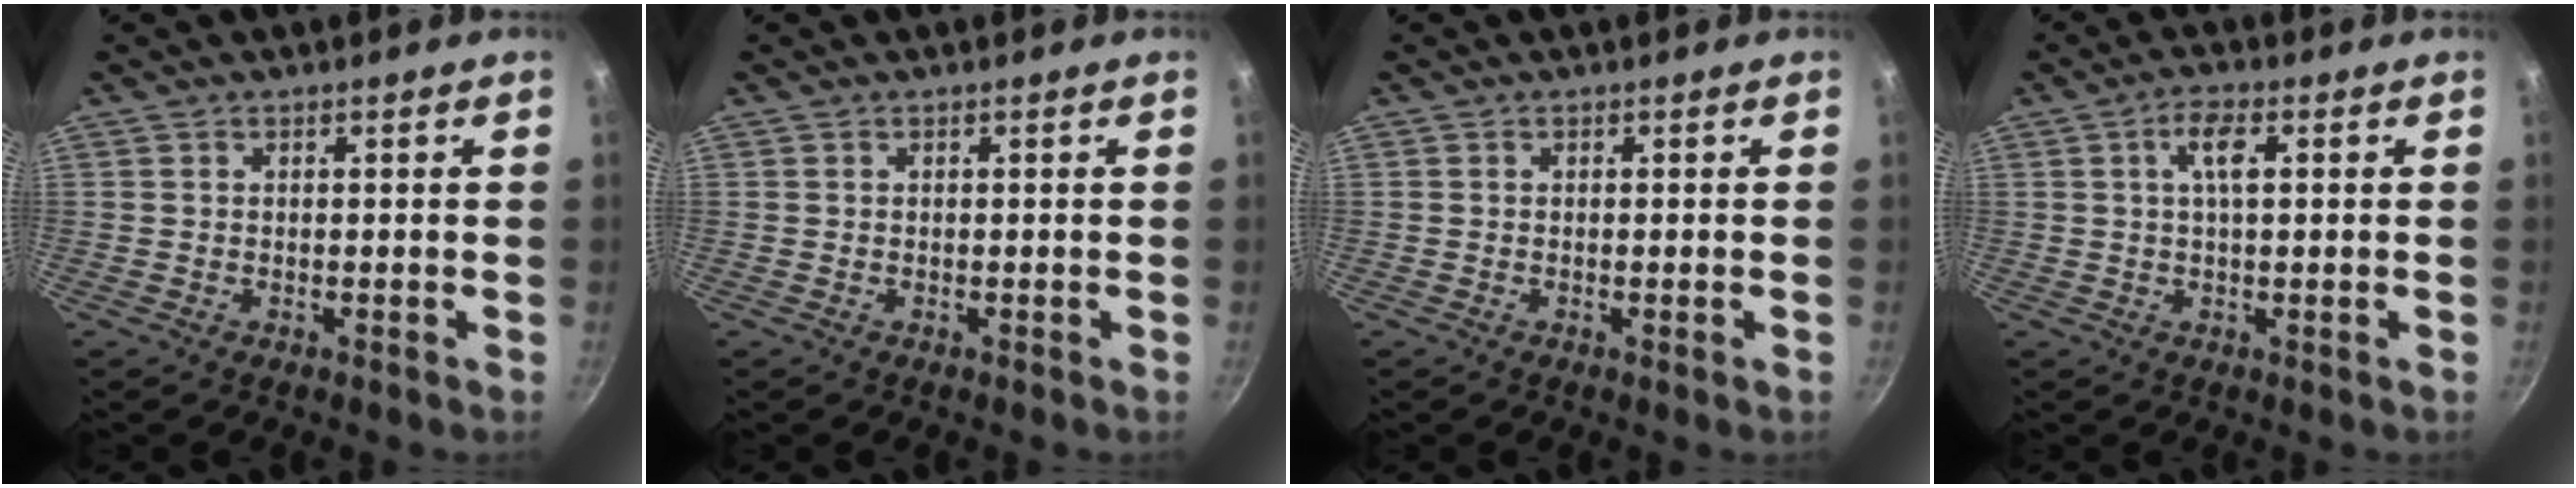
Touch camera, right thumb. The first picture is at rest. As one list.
[{"total": 0.0}, {"total": 0.7, "force": [-0.2, -0.1, 0.6], "torque": [-0.011, -0.001, -0.005]}, {"total": 4.7, "force": [1.1, 1.7, 4.2], "torque": [-0.083, 0.011, 0.017]}]